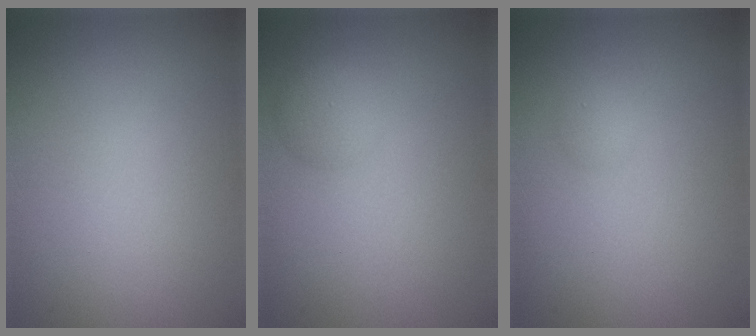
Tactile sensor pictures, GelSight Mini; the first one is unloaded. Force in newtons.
{"total": 1.7, "press": 1.7, "slide": 0.0}
{"total": 0.7, "press": 0.7, "slide": 0.0}